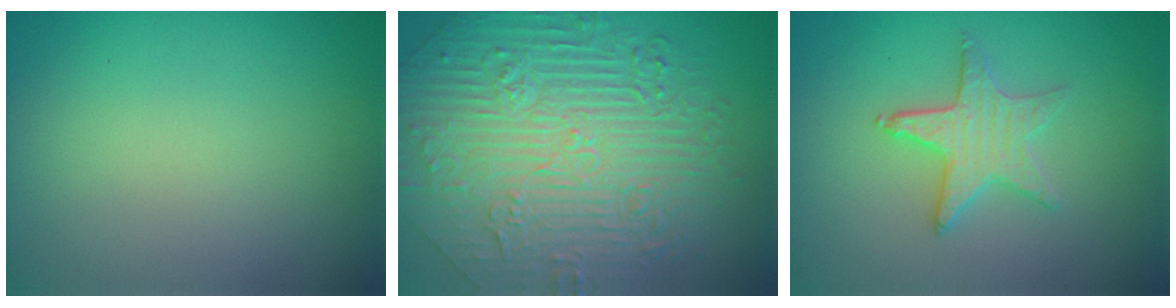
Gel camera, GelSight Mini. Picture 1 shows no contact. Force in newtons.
{"total": 10.8, "press": 7.4, "slide": 7.9}
{"total": 2.9, "press": 2.8, "slide": 0.8}